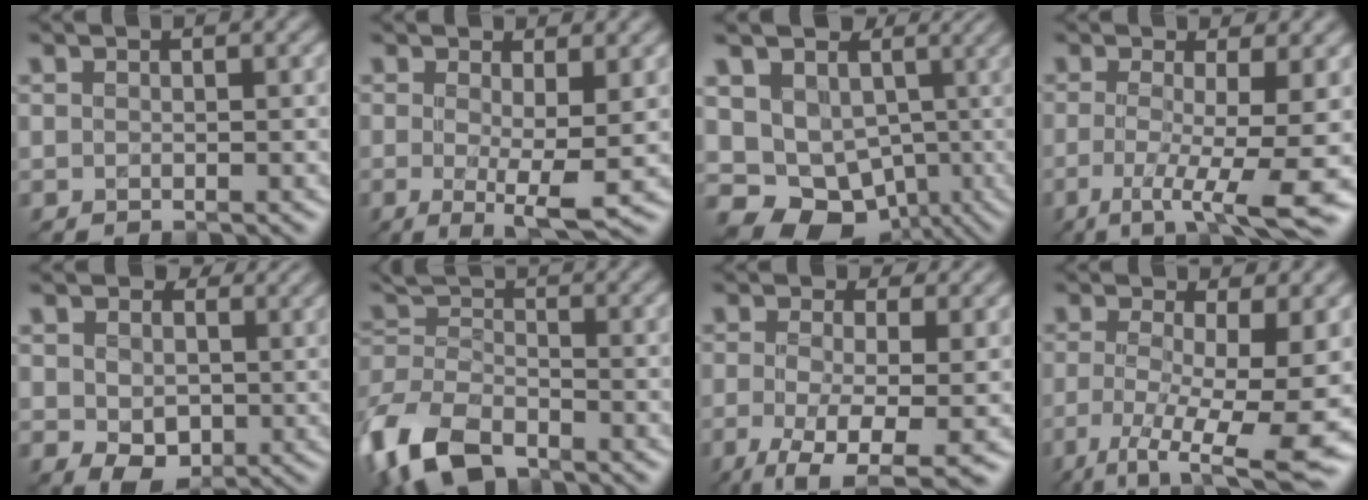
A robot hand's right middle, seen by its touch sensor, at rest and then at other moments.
{"total": 4.5, "force": [-0.3, 0.9, 4.4], "torque": [-0.074, -0.015, -0.005]}
{"total": 10.9, "force": [-0.7, 9.5, 5.3], "torque": [-0.101, -0.001, -0.012]}
{"total": 7.8, "force": [-2.0, 1.6, 7.3], "torque": [-0.115, -0.015, -0.032]}
{"total": 5.6, "force": [1.1, 4.3, 3.5], "torque": [-0.074, -0.008, 0.021]}
{"total": 9.6, "force": [-5.8, 5.2, 5.6], "torque": [-0.130, -0.017, -0.130]}
{"total": 7.6, "force": [-2.4, 3.5, 6.3], "torque": [-0.126, -0.015, -0.042]}
{"total": 10.1, "force": [-2.6, 3.1, 9.2], "torque": [-0.160, -0.021, -0.037]}